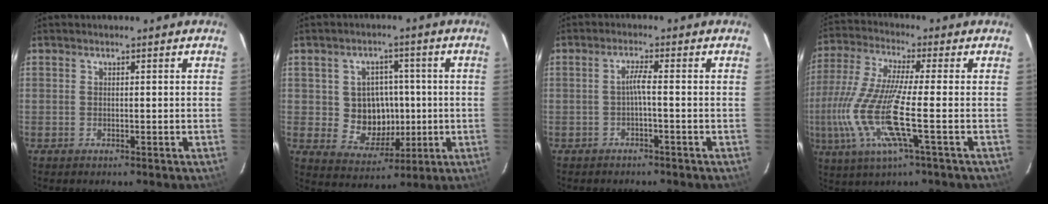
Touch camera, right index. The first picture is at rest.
{"total": 9.0, "force": [-0.2, 8.2, 3.7], "torque": [-0.081, 0.012, 0.012]}
{"total": 1.9, "force": [-0.7, -0.4, 1.7], "torque": [-0.033, 0.003, -0.012]}
{"total": 15.6, "force": [-4.3, 1.2, 14.9], "torque": [-0.310, -0.021, -0.083]}